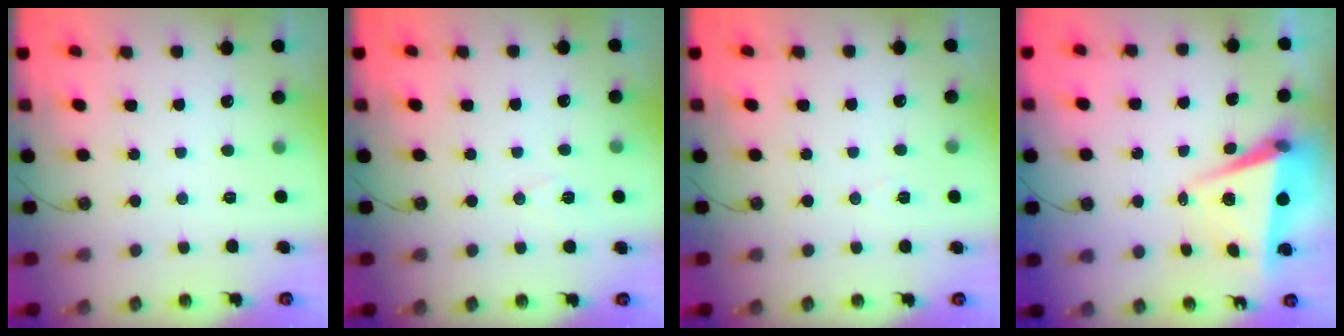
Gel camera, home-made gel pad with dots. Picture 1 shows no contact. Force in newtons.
{"total": 7.1, "press": 5.4, "slide": 4.5}
{"total": 5.4, "press": 3.0, "slide": 4.5}
{"total": 6.4, "press": 4.9, "slide": 4.1}